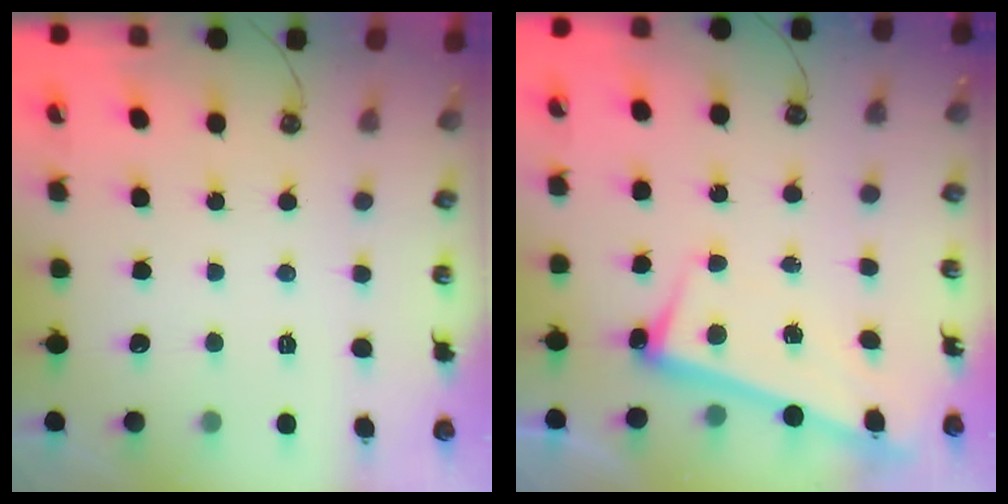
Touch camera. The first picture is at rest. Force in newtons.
{"total": 2.7, "press": 2.5, "slide": 1.0}